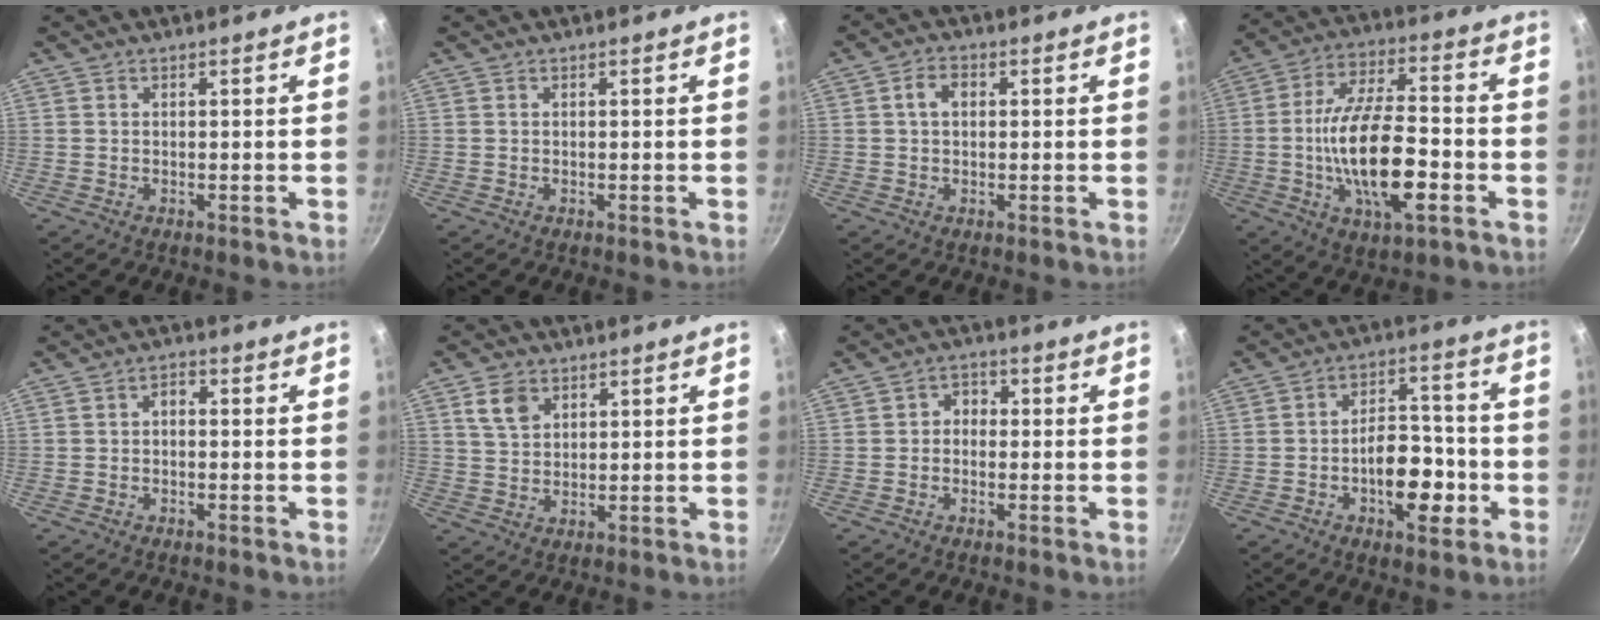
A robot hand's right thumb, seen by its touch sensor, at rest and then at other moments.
{"total": 0.0}
{"total": 3.6, "force": [0.6, 2.5, 2.5], "torque": [-0.035, 0.010, 0.005]}
{"total": 18.8, "force": [-4.2, 7.4, 16.7], "torque": [-0.299, 0.023, -0.081]}
{"total": 2.1, "force": [-0.5, 1.3, 1.5], "torque": [-0.023, 0.016, -0.011]}
{"total": 5.3, "force": [2.5, 3.7, 2.9], "torque": [-0.038, -0.004, 0.051]}
{"total": 1.9, "force": [-0.4, 1.6, 1.0], "torque": [-0.013, 0.011, -0.011]}
{"total": 12.0, "force": [-4.0, 6.5, 9.2], "torque": [-0.100, 0.040, -0.064]}